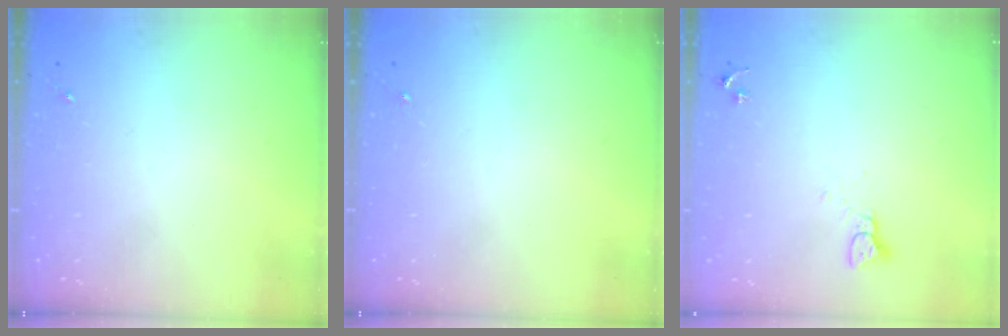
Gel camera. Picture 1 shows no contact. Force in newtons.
{"total": 0.0}
{"total": 2.1, "press": 2.1, "slide": 0.2}